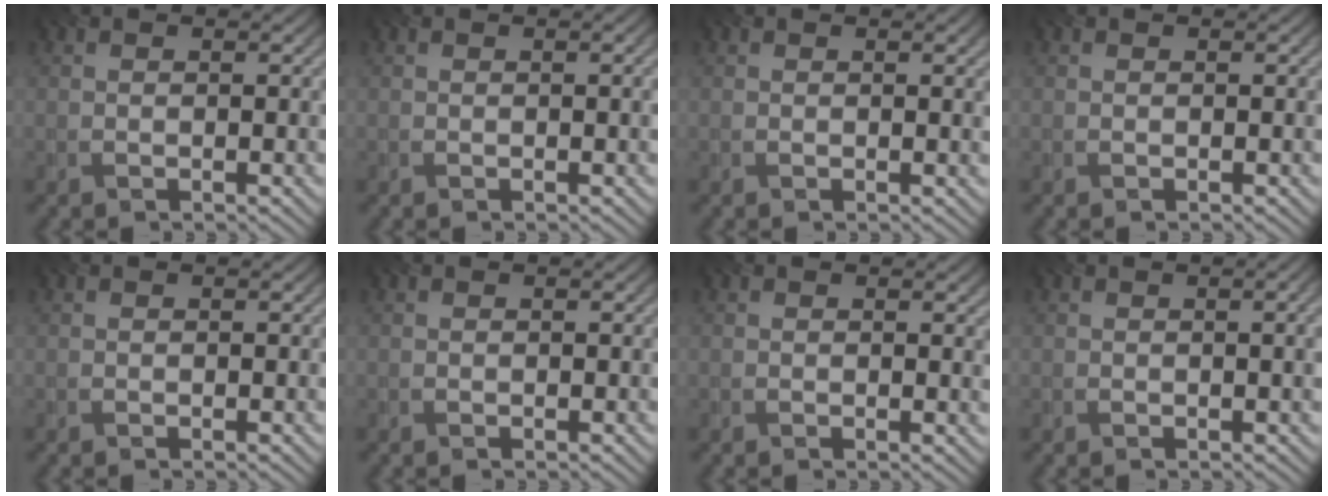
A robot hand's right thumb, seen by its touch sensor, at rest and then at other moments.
{"total": 1.0, "force": [0.1, 0.0, 1.0], "torque": [-0.012, 0.002, 0.001]}
{"total": 1.0, "force": [0.5, 0.1, 0.9], "torque": [-0.010, -0.002, 0.009]}
{"total": 0.0}
{"total": 0.0}
{"total": 0.0}
{"total": 1.3, "force": [0.7, 0.4, 1.0], "torque": [-0.016, -0.003, 0.010]}
{"total": 1.9, "force": [0.3, 0.1, 1.9], "torque": [-0.022, 0.003, 0.004]}